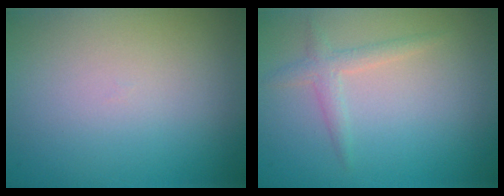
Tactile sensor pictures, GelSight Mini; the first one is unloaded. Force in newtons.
{"total": 1.6, "press": 1.6, "slide": 0.0}